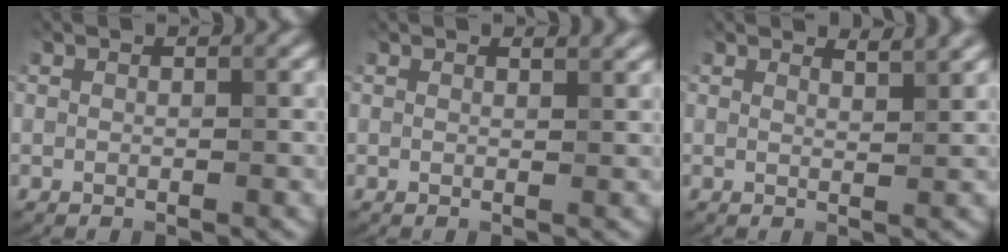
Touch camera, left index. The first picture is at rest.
{"total": 1.1, "force": [1.0, 0.3, 0.4], "torque": [-0.006, 0.000, 0.012]}
{"total": 1.8, "force": [1.7, 0.2, 0.4], "torque": [-0.001, 0.000, 0.018]}